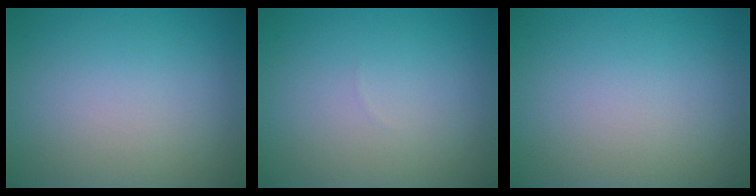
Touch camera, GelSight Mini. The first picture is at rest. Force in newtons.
{"total": 0.0}
{"total": 0.0}